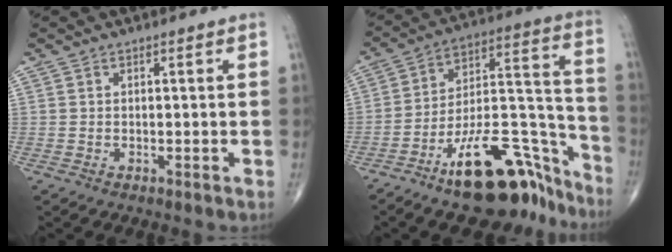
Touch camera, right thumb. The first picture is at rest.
{"total": 20.9, "force": [-14.8, 7.7, 12.5], "torque": [-0.146, 0.127, -0.241]}